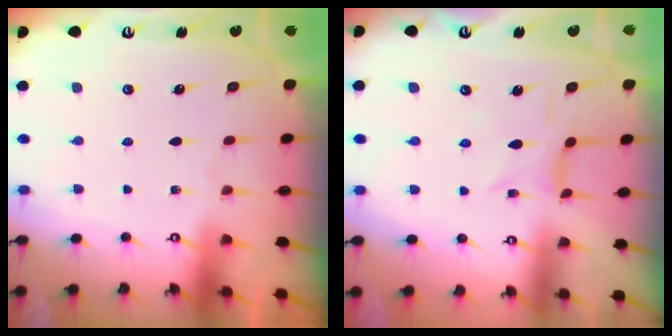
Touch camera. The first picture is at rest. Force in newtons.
{"total": 2.9, "press": 2.8, "slide": 0.7}